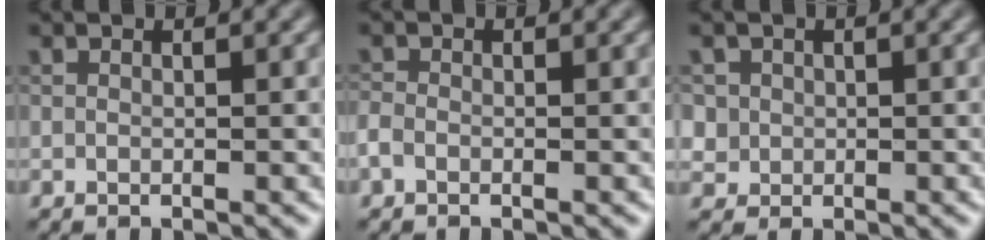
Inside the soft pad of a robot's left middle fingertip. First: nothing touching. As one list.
[{"total": 1.1, "force": [-0.6, 0.7, 0.6], "torque": [-0.013, 0.002, -0.017]}, {"total": 2.4, "force": [0.6, 2.3, 0.6], "torque": [-0.007, 0.004, 0.018]}]